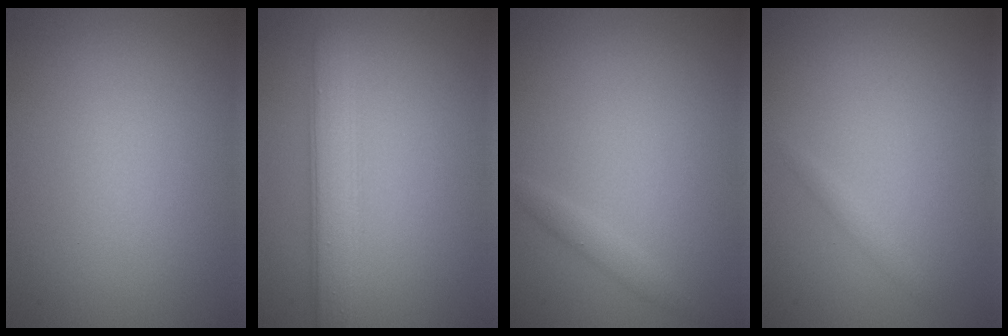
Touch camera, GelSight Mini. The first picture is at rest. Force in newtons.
{"total": 3.9, "press": 3.9, "slide": 0.1}
{"total": 1.0, "press": 1.0, "slide": 0.1}
{"total": 0.7, "press": 0.7, "slide": 0.0}